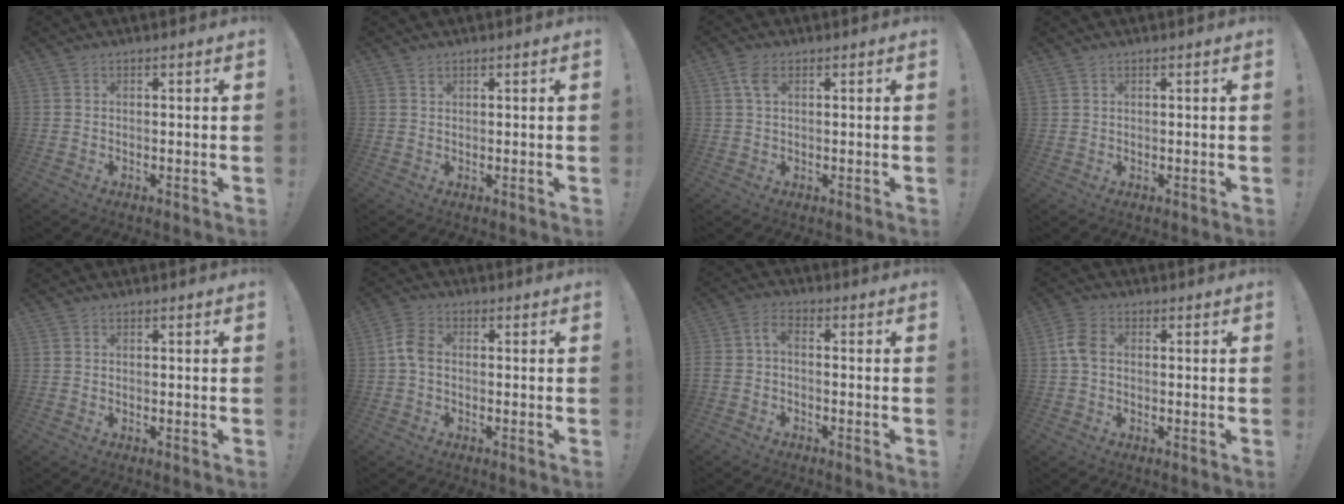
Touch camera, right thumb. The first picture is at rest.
{"total": 0.7, "force": [0.6, 0.3, 0.3], "torque": [-0.002, -0.003, 0.011]}
{"total": 3.7, "force": [1.3, 1.8, 3.0], "torque": [-0.058, 0.003, 0.022]}
{"total": 0.9, "force": [0.6, 0.5, 0.4], "torque": [-0.015, 0.002, 0.013]}
{"total": 0.0}
{"total": 5.5, "force": [-0.4, 3.5, 4.1], "torque": [-0.089, 0.015, -0.005]}
{"total": 3.8, "force": [-1.2, 1.8, 3.1], "torque": [-0.084, -0.004, -0.027]}
{"total": 5.6, "force": [0.2, 3.8, 4.1], "torque": [-0.092, 0.013, 0.006]}